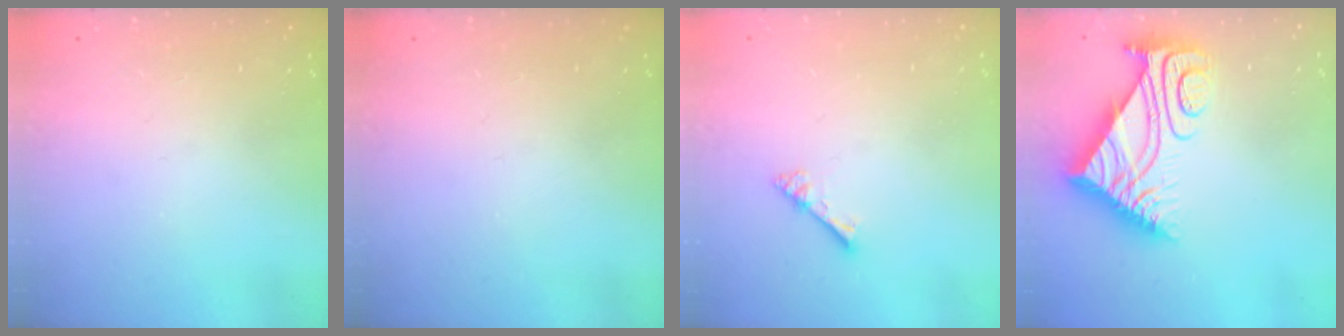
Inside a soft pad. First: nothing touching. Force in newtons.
{"total": 0.0}
{"total": 2.7, "press": 2.7, "slide": 0.2}
{"total": 8.7, "press": 8.7, "slide": 0.5}